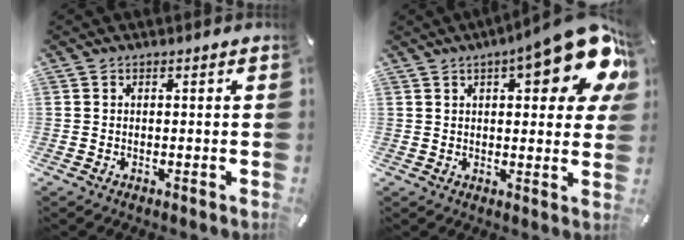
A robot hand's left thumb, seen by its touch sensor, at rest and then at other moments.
{"total": 17.6, "force": [8.2, 5.5, 14.6], "torque": [-0.190, -0.042, 0.125]}